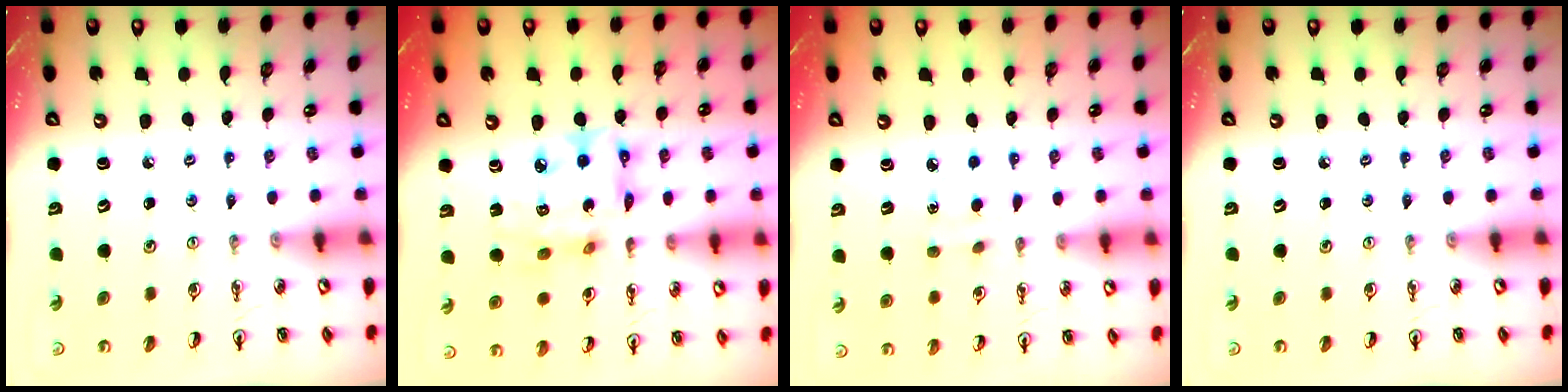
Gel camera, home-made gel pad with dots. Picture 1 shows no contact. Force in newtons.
{"total": 12.8, "press": 12.7, "slide": 1.7}
{"total": 4.5, "press": 4.4, "slide": 0.6}
{"total": 0.0}